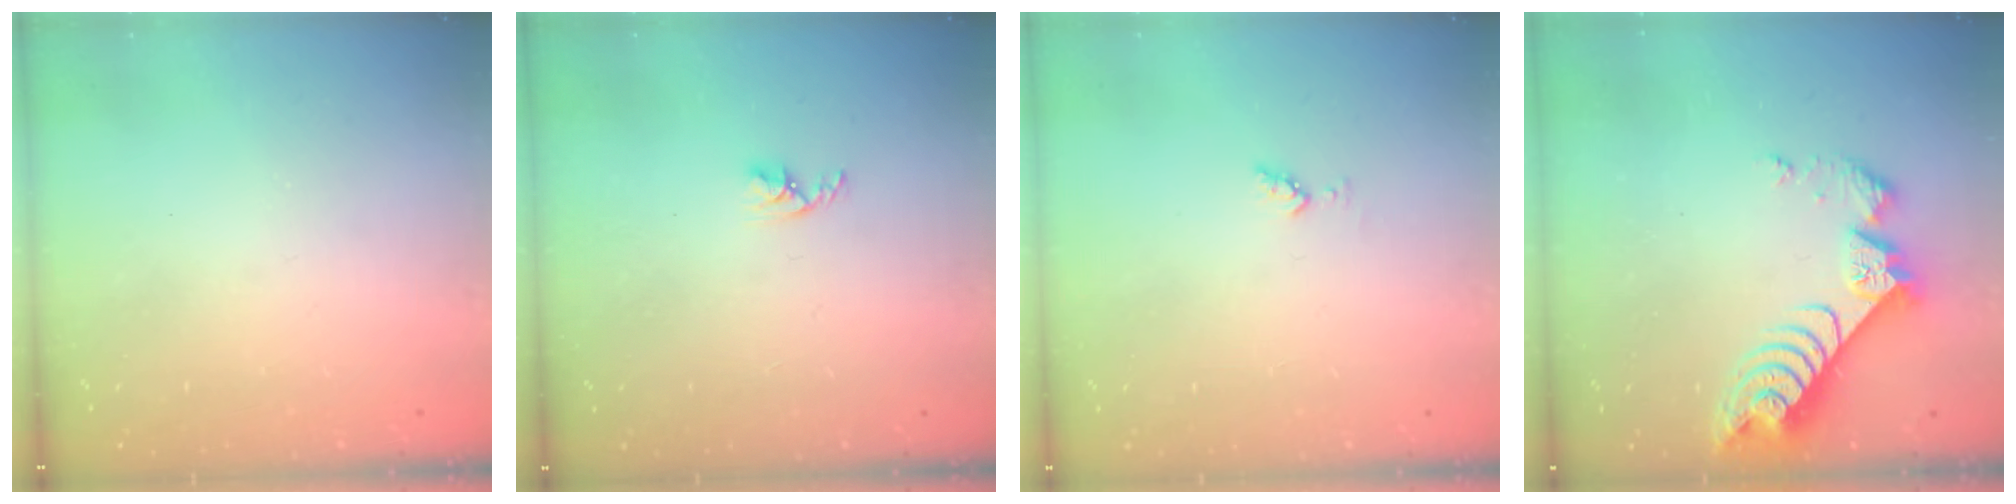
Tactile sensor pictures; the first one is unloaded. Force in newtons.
{"total": 2.7, "press": 2.7, "slide": 0.5}
{"total": 3.3, "press": 3.2, "slide": 0.7}
{"total": 8.8, "press": 8.8, "slide": 0.8}